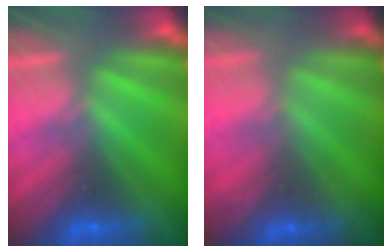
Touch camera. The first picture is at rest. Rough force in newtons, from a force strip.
{"total": 1.8}